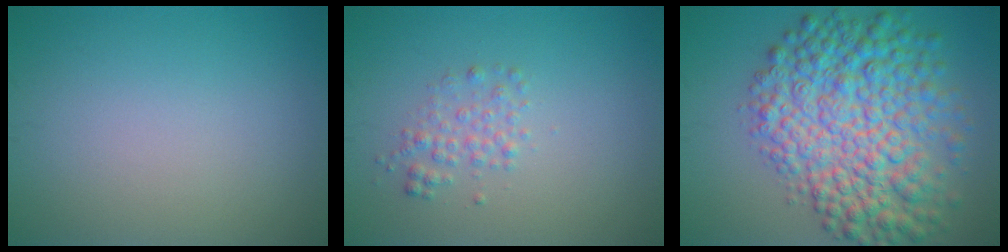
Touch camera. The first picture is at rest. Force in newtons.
{"total": 1.8, "press": 1.8, "slide": 0.0}
{"total": 10.4, "press": 10.4, "slide": 0.2}